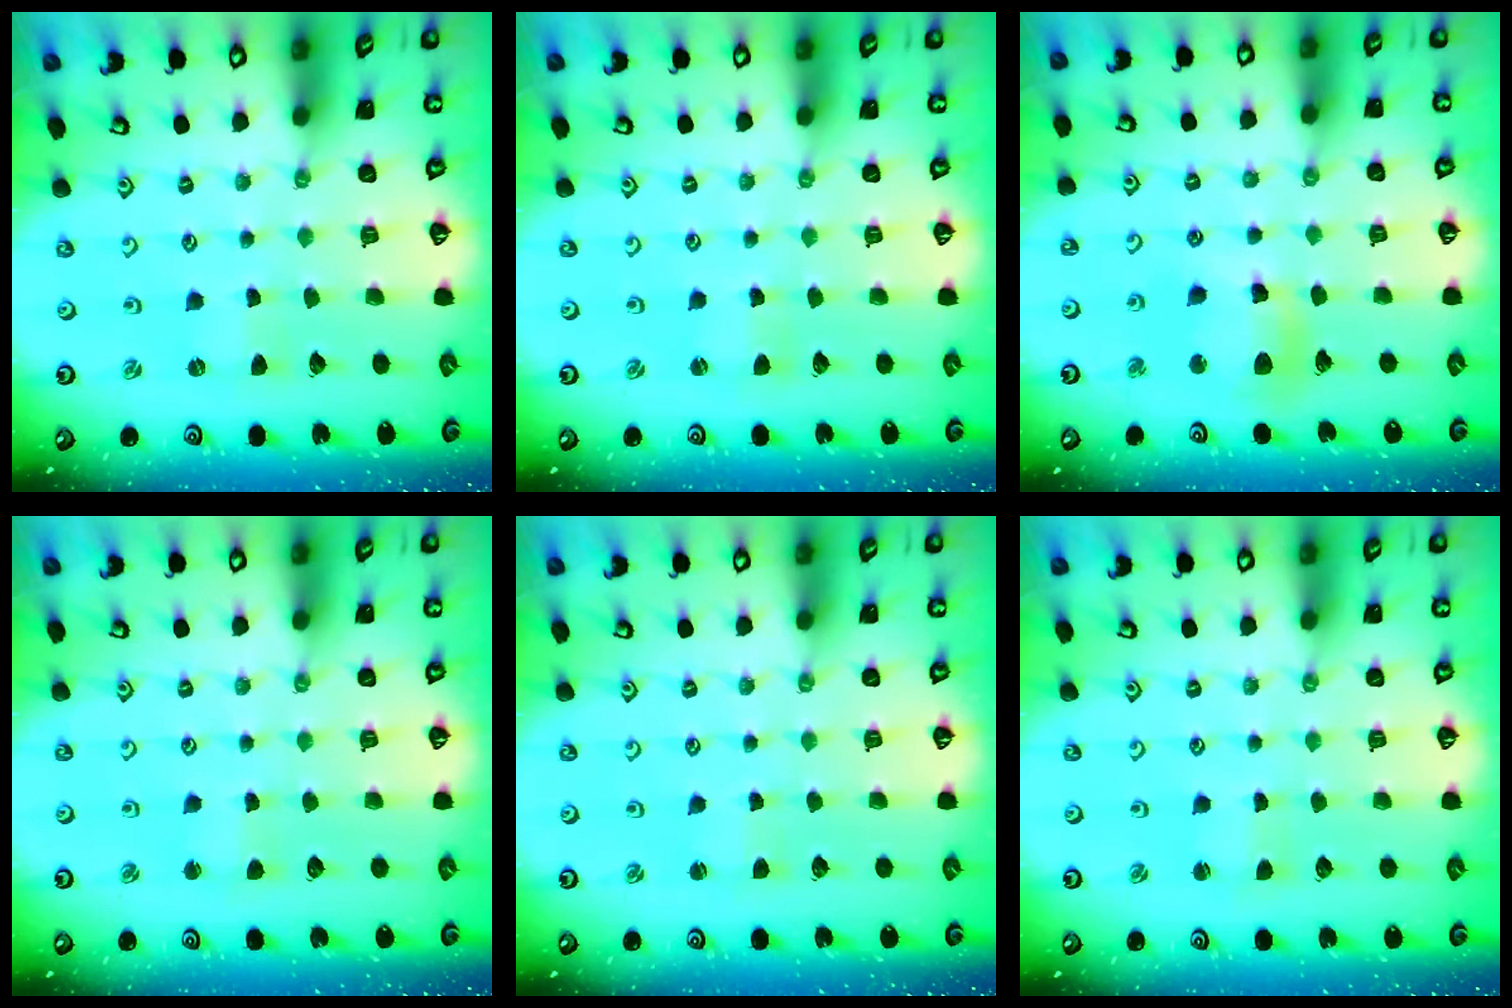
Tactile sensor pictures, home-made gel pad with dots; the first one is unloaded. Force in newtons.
{"total": 1.5, "press": 1.4, "slide": 0.3}
{"total": 11.6, "press": 11.4, "slide": 2.0}
{"total": 2.2, "press": 2.2, "slide": 0.3}
{"total": 1.5, "press": 1.4, "slide": 0.2}
{"total": 1.6, "press": 1.6, "slide": 0.3}